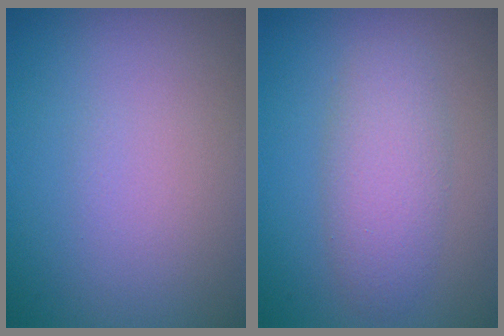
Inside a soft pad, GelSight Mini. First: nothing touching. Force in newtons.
{"total": 3.5, "press": 3.5, "slide": 0.2}